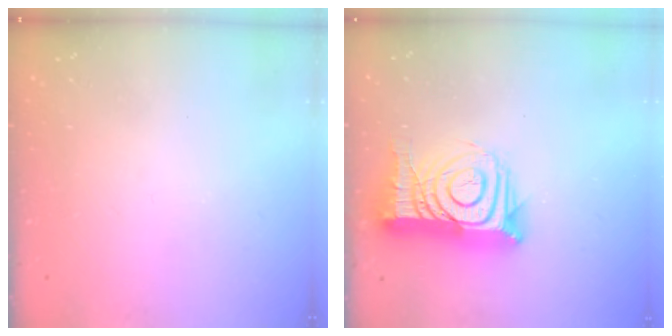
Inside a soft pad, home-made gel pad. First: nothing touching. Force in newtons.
{"total": 19.3, "press": 19.2, "slide": 1.6}